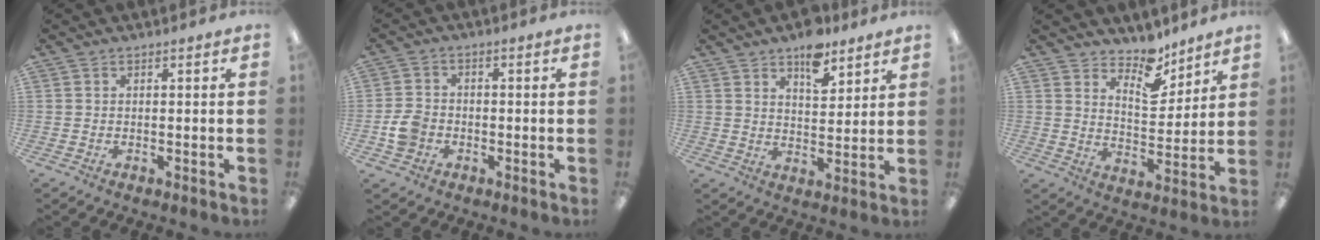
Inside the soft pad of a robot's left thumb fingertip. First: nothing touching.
{"total": 5.0, "force": [-1.5, 4.1, 2.5], "torque": [-0.047, 0.010, -0.026]}
{"total": 8.4, "force": [6.2, 3.9, 4.0], "torque": [-0.040, -0.040, 0.104]}
{"total": 9.9, "force": [8.3, 4.1, 3.5], "torque": [-0.040, -0.063, 0.148]}